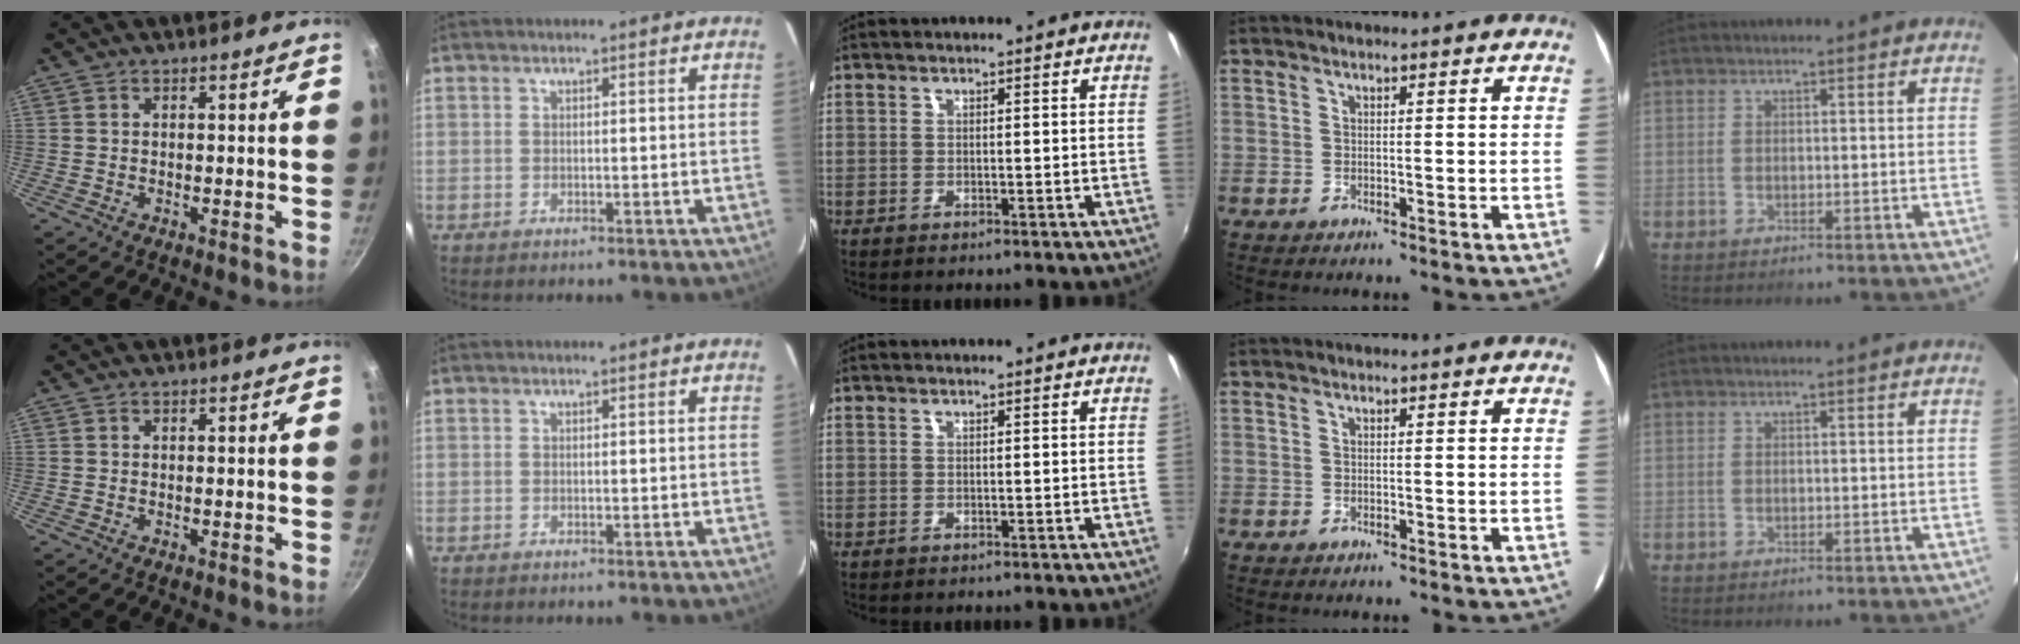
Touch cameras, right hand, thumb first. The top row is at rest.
{}